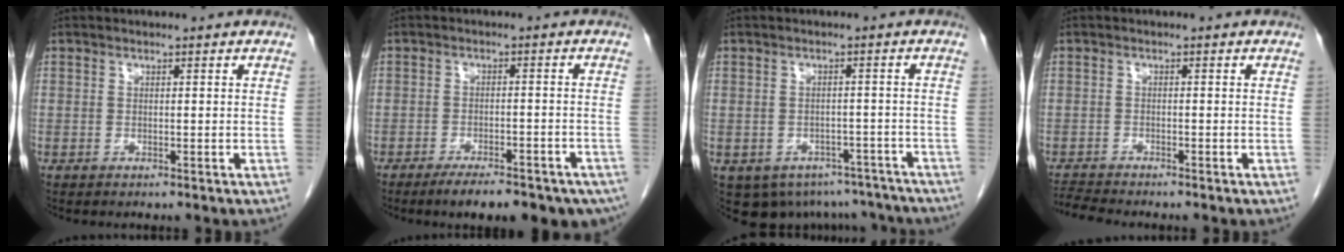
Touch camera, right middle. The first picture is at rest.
{"total": 13.3, "force": [-10.0, 4.2, 7.7], "torque": [-0.070, 0.003, -0.129]}
{"total": 12.8, "force": [-9.5, 7.8, 3.3], "torque": [-0.056, 0.013, -0.097]}
{"total": 3.5, "force": [-3.4, -0.4, 0.6], "torque": [-0.014, -0.017, -0.060]}